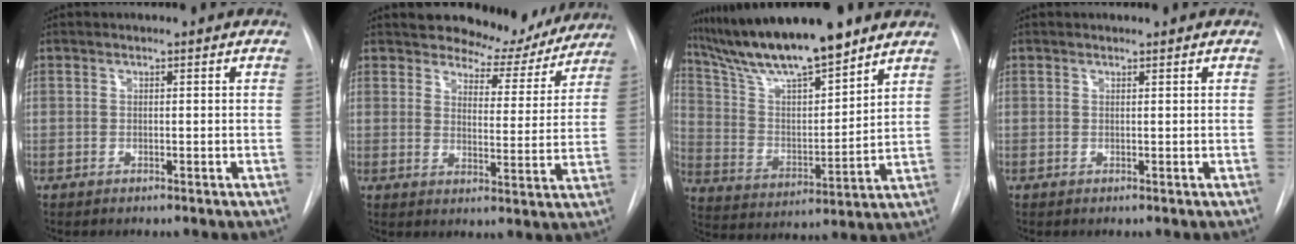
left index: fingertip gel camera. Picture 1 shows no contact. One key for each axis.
{"total": 9.7, "fx": 8.9, "fy": 3.6, "fz": 1.3, "tx": 0.000, "ty": -0.023, "tz": 0.101}
{"total": 16.0, "fx": 13.2, "fy": 1.8, "fz": 8.8, "tx": -0.157, "ty": -0.001, "tz": 0.242}
{"total": 0.0}